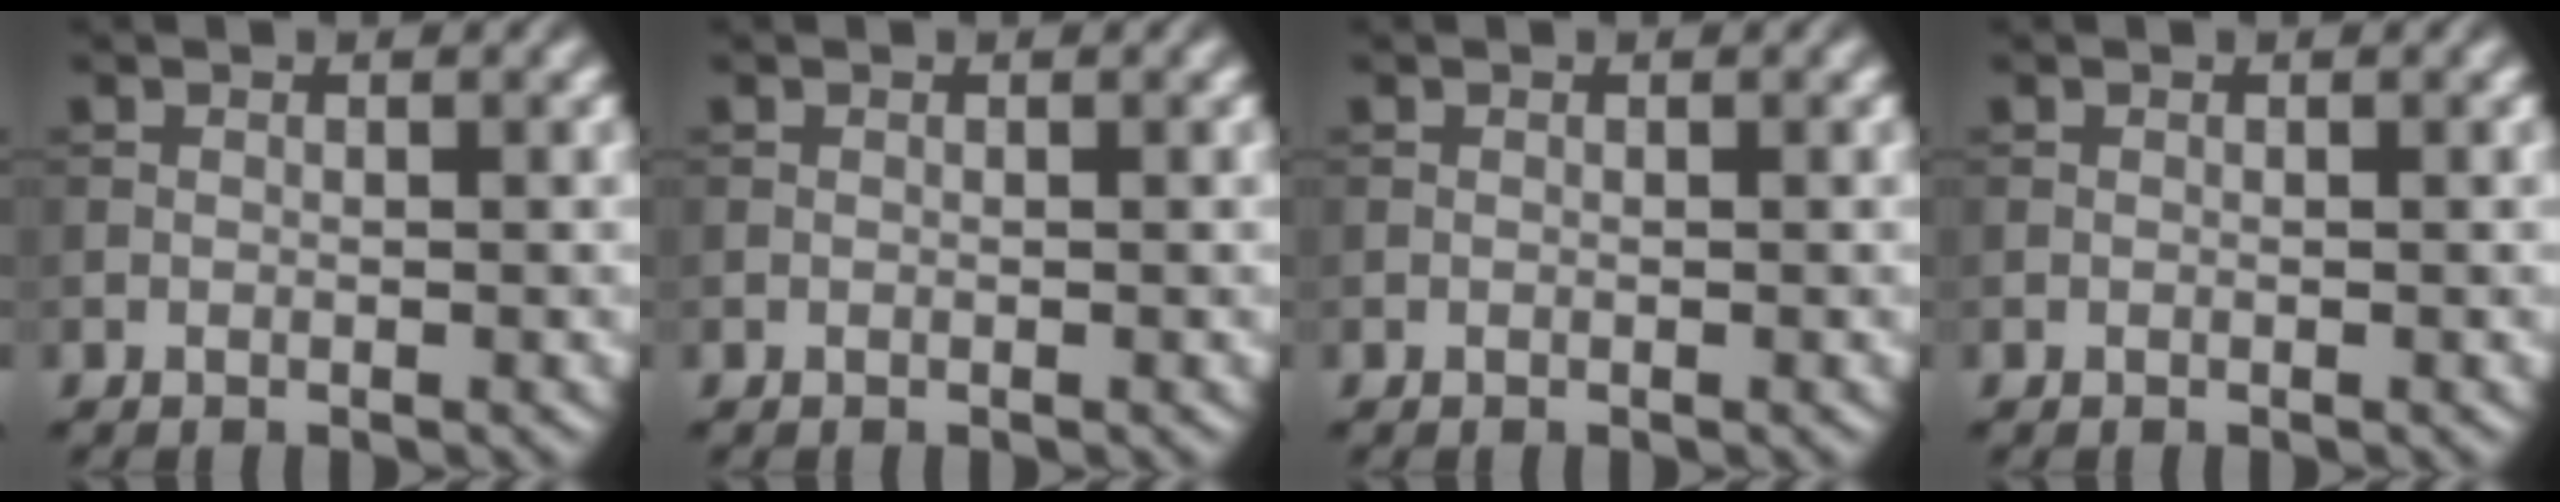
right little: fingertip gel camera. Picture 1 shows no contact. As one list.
[{"total": 0.0}, {"total": 0.0}, {"total": 0.0}]